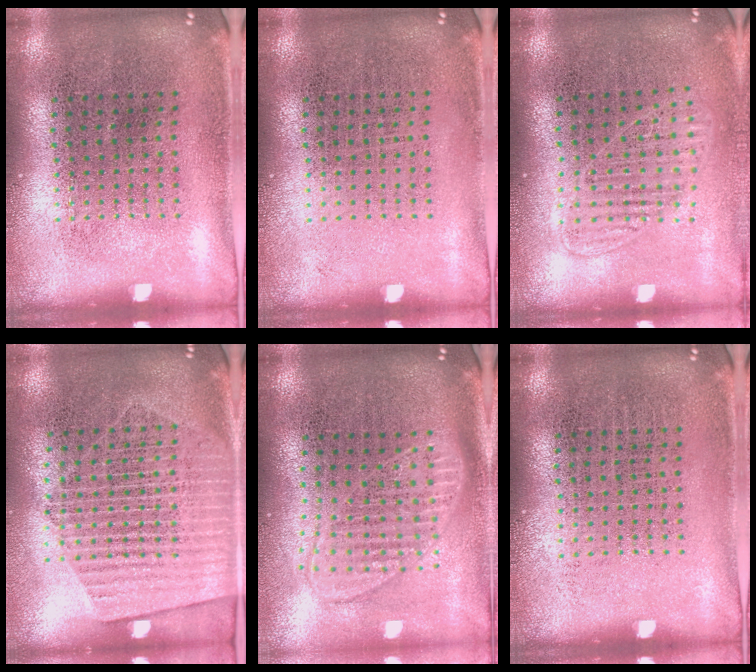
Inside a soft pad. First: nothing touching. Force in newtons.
{"total": 0.0}
{"total": 1.2, "press": 1.1, "slide": 0.5}
{"total": 1.7, "press": 1.5, "slide": 0.7}
{"total": 1.8, "press": 1.5, "slide": 1.1}
{"total": 0.0}